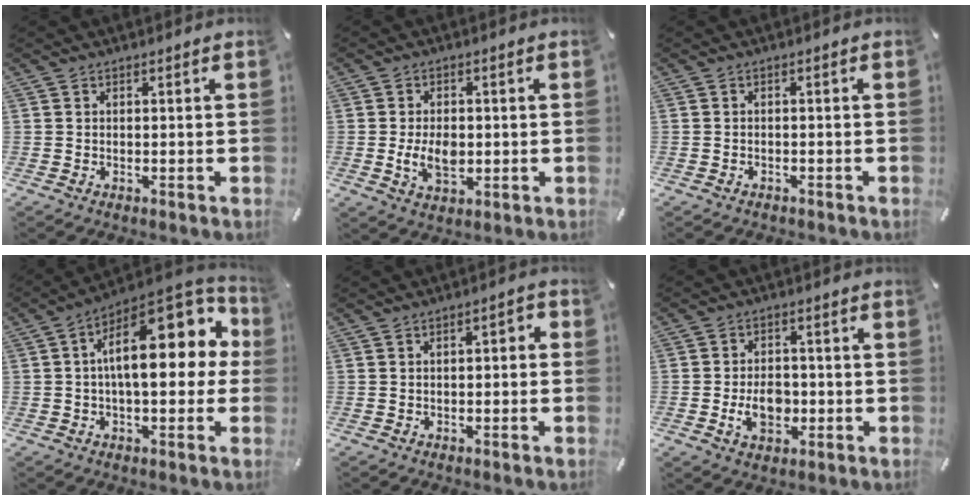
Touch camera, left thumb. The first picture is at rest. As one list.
[{"total": 7.0, "force": [-0.6, 4.5, 5.3], "torque": [-0.111, -0.002, -0.015]}, {"total": 1.2, "force": [-0.9, 0.6, 0.4], "torque": [-0.008, 0.002, -0.020]}, {"total": 20.8, "force": [4.2, 9.8, 17.8], "torque": [-0.250, -0.027, 0.071]}, {"total": 2.8, "force": [-1.3, 1.3, 2.1], "torque": [-0.035, 0.014, -0.026]}, {"total": 7.7, "force": [-1.7, 5.6, 5.1], "torque": [-0.095, -0.001, -0.033]}]